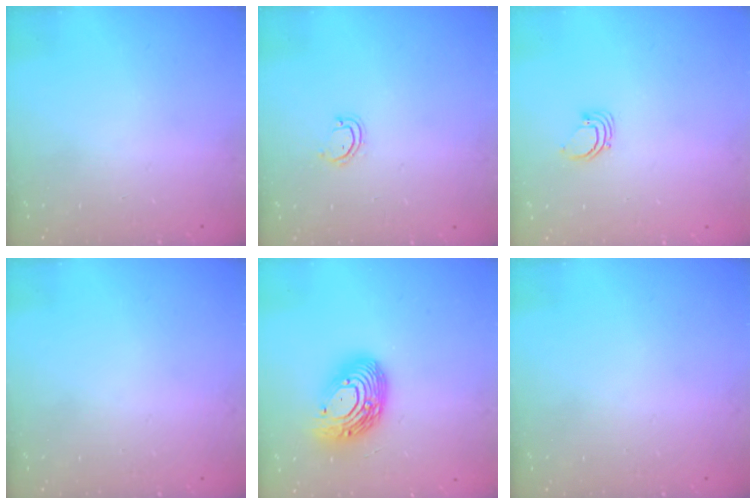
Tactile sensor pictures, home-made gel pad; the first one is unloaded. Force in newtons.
{"total": 3.4, "press": 3.4, "slide": 0.2}
{"total": 2.5, "press": 2.5, "slide": 0.1}
{"total": 0.0}
{"total": 16.4, "press": 16.4, "slide": 1.2}
{"total": 0.0}